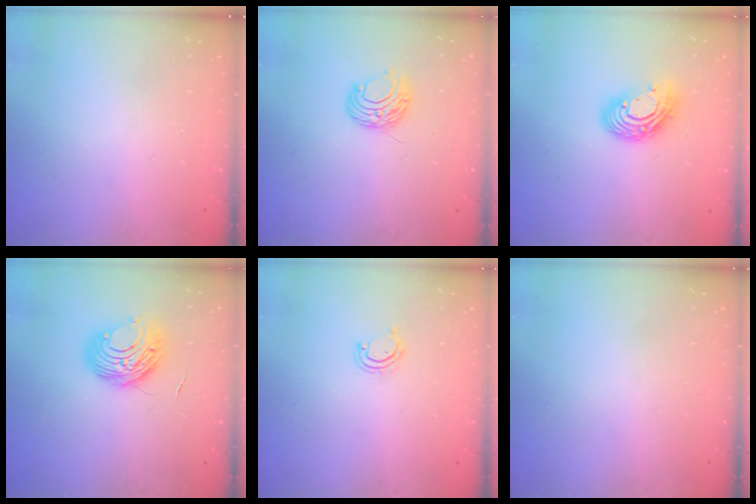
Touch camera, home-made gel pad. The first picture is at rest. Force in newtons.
{"total": 7.5, "press": 7.4, "slide": 0.6}
{"total": 11.8, "press": 11.7, "slide": 0.9}
{"total": 9.1, "press": 9.1, "slide": 0.5}
{"total": 4.0, "press": 4.0, "slide": 0.3}
{"total": 0.0}